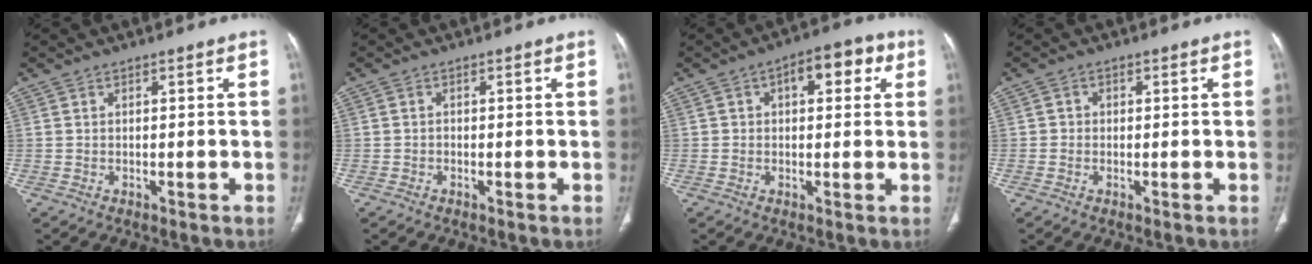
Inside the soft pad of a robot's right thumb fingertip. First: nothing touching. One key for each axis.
{"total": 0.5, "fx": -0.3, "fy": 0.4, "fz": 0.2, "tx": -0.001, "ty": 0.002, "tz": -0.009}
{"total": 8.4, "fx": 2.7, "fy": 4.7, "fz": 6.4, "tx": -0.052, "ty": 0.018, "tz": 0.029}
{"total": 1.3, "fx": -0.1, "fy": 1.2, "fz": 0.4, "tx": 0.003, "ty": 0.004, "tz": -0.007}